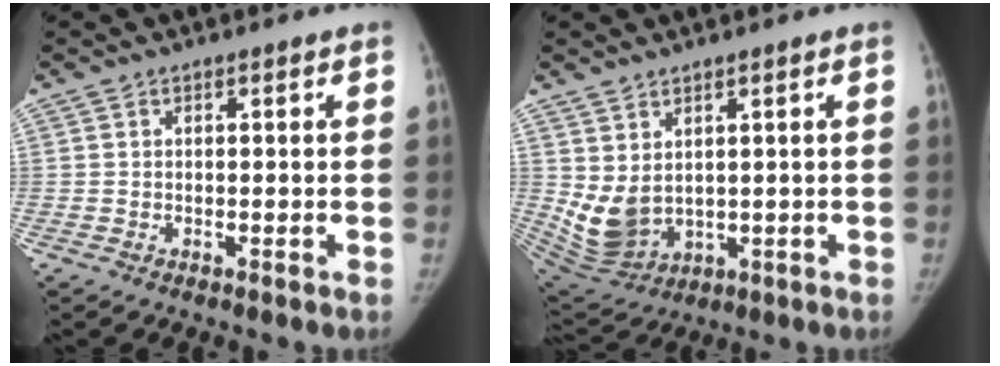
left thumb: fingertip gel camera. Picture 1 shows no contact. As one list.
[{"total": 8.2, "force": [2.0, 5.1, 6.0], "torque": [-0.111, -0.019, 0.063]}]